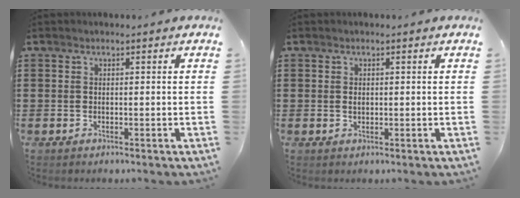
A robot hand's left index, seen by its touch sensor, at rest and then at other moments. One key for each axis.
{"total": 0.9, "fx": 0.2, "fy": 0.5, "fz": 0.7, "tx": -0.016, "ty": 0.002, "tz": 0.004}